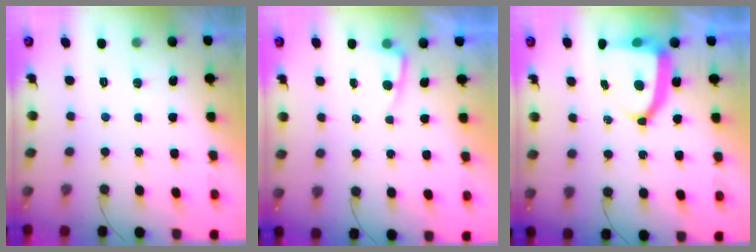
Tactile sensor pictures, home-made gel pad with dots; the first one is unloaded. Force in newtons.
{"total": 2.5, "press": 2.4, "slide": 0.4}
{"total": 10.7, "press": 10.6, "slide": 1.4}